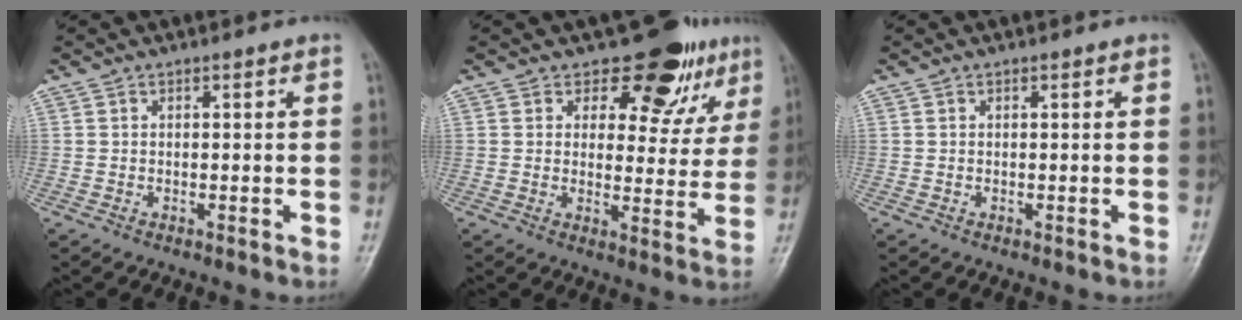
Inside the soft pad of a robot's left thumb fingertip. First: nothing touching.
{"total": 10.8, "force": [7.8, 6.3, 4.1], "torque": [-0.002, -0.049, 0.089]}
{"total": 0.0}